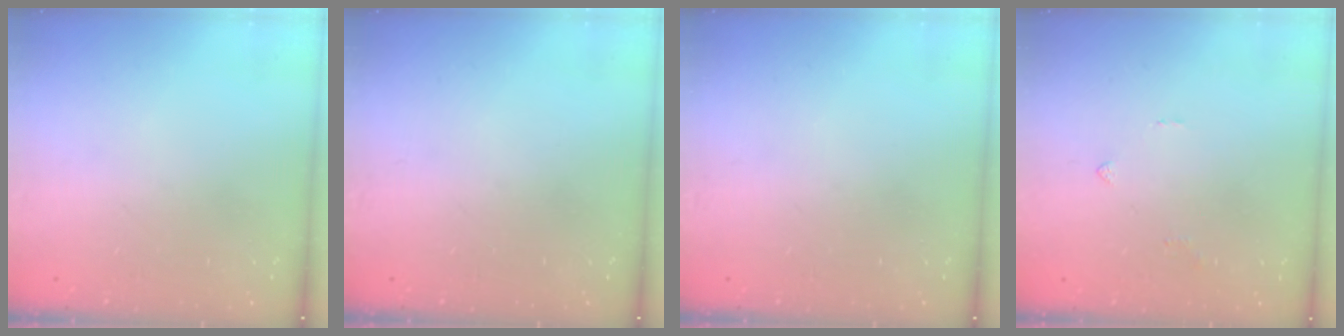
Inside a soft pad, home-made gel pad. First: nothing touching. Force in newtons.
{"total": 0.0}
{"total": 0.0}
{"total": 1.6, "press": 1.5, "slide": 0.6}